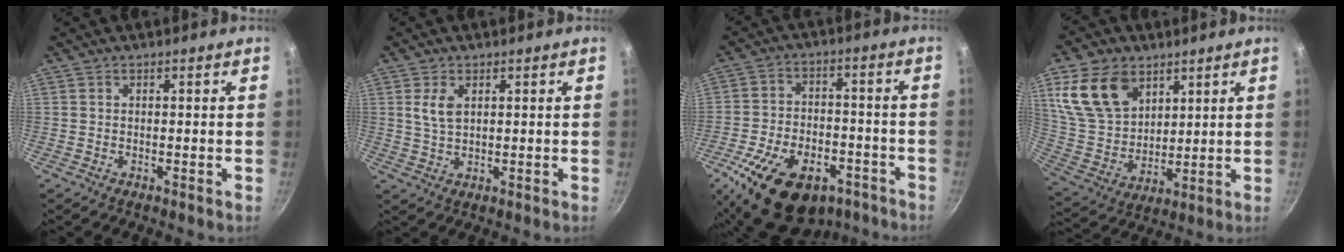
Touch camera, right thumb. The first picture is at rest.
{"total": 4.1, "force": [1.4, 2.2, 3.1], "torque": [-0.060, -0.007, 0.029]}
{"total": 20.7, "force": [-11.7, 12.0, 12.1], "torque": [-0.176, 0.049, -0.177]}
{"total": 16.1, "force": [7.8, 11.0, 8.9], "torque": [-0.145, -0.032, 0.163]}